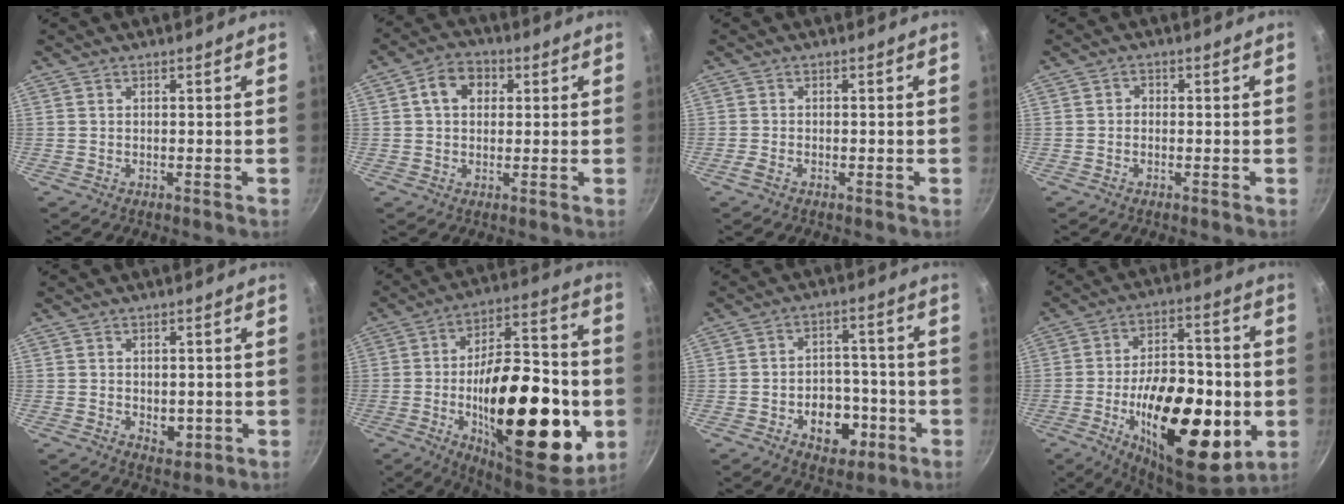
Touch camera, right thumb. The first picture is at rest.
{"total": 7.0, "force": [1.8, 5.3, 4.2], "torque": [-0.043, 0.011, 0.019]}
{"total": 1.5, "force": [-0.9, 0.6, 1.0], "torque": [-0.030, 0.005, -0.024]}
{"total": 1.2, "force": [-0.3, 1.0, 0.6], "torque": [-0.006, 0.005, -0.009]}
{"total": 4.0, "force": [-0.7, 2.8, 2.8], "torque": [-0.026, -0.005, -0.004]}
{"total": 32.9, "force": [-7.1, 14.7, 28.5], "torque": [-0.388, 0.023, -0.098]}
{"total": 11.1, "force": [-4.2, 7.7, 6.7], "torque": [-0.053, 0.027, -0.055]}
{"total": 27.2, "force": [-6.4, 13.0, 23.0], "torque": [-0.323, 0.012, -0.094]}